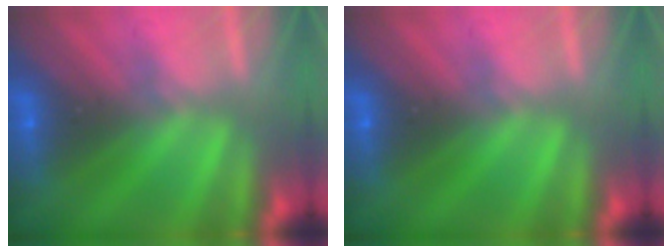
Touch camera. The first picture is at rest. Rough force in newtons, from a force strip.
{"total": 0.0}